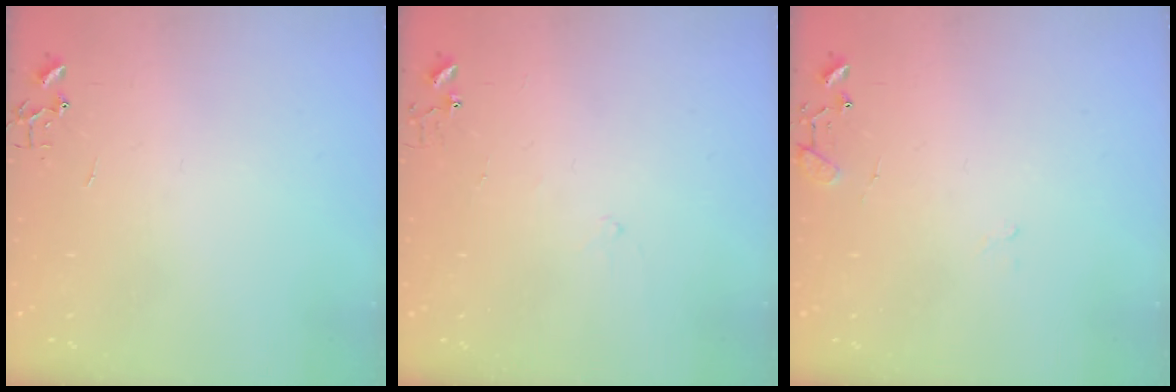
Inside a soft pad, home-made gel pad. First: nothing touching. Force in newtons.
{"total": 4.7, "press": 4.6, "slide": 0.4}
{"total": 9.3, "press": 9.3, "slide": 0.7}